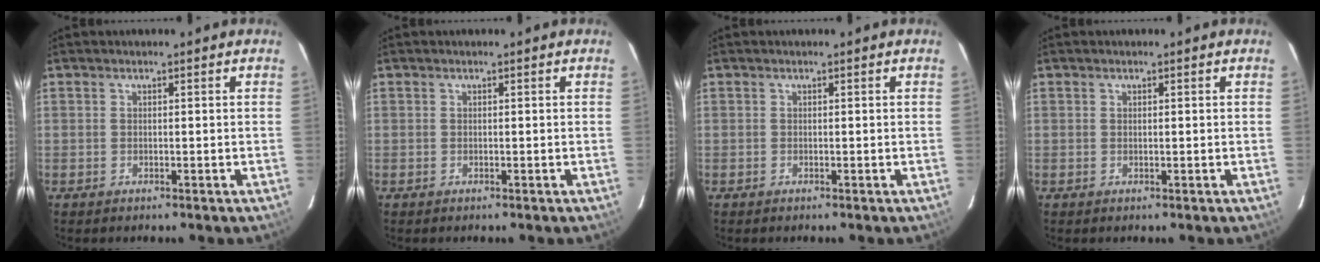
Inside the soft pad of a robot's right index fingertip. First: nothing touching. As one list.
[{"total": 0.0}, {"total": 0.0}, {"total": 0.0}]